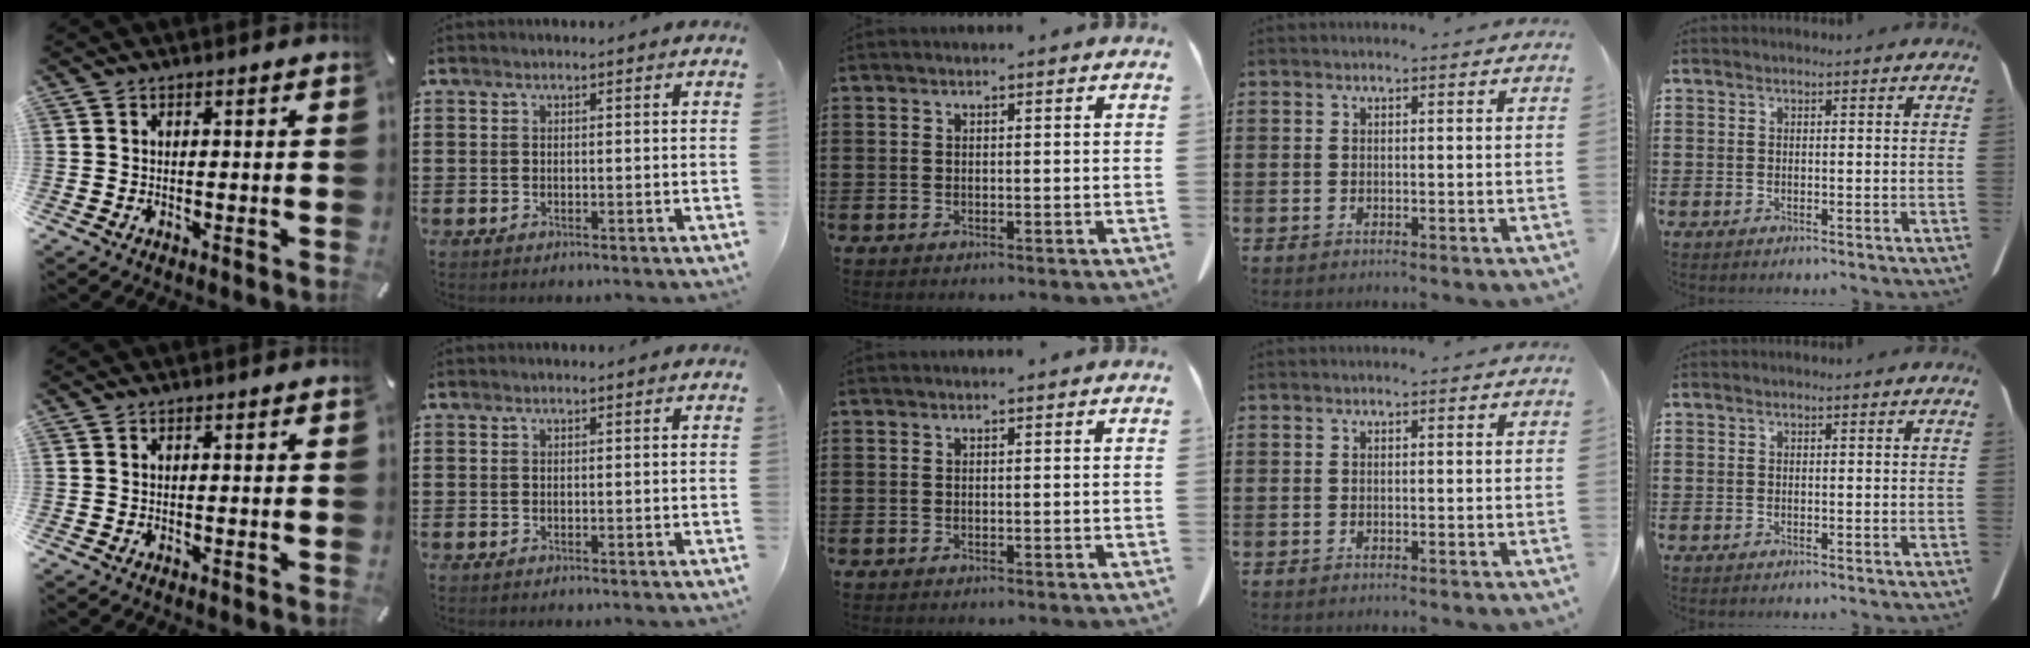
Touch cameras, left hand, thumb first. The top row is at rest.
{}